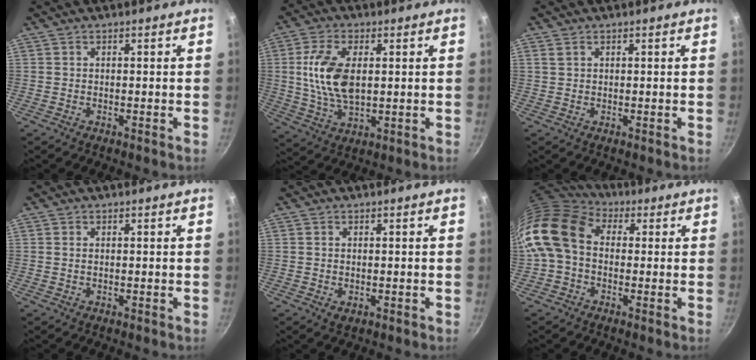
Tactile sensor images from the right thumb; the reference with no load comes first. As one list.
[{"total": 11.9, "force": [1.6, 6.4, 9.9], "torque": [-0.188, -0.003, 0.033]}, {"total": 1.2, "force": [0.6, 0.8, 0.6], "torque": [-0.011, 0.001, 0.012]}, {"total": 0.8, "force": [0.2, 0.4, 0.6], "torque": [-0.012, 0.000, 0.003]}, {"total": 1.3, "force": [-0.1, 0.9, 1.0], "torque": [-0.014, -0.003, -0.001]}, {"total": 13.4, "force": [0.8, 10.1, 8.9], "torque": [-0.153, 0.025, -0.005]}]